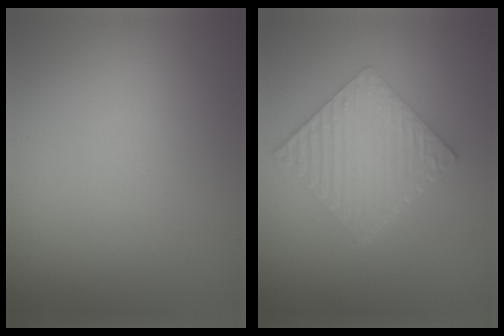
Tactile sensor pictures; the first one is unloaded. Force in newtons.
{"total": 6.6, "press": 4.6, "slide": 4.7}